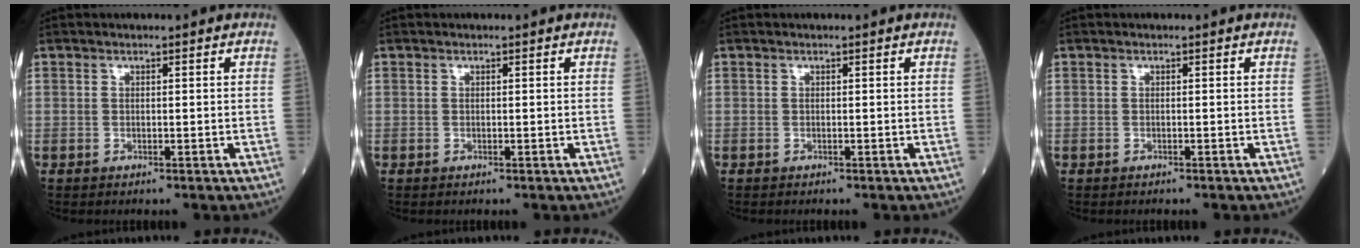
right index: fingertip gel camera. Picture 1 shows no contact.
{"total": 0.0}
{"total": 0.0}
{"total": 0.6, "force": [-0.5, 0.1, 0.2], "torque": [-0.002, 0.000, -0.010]}